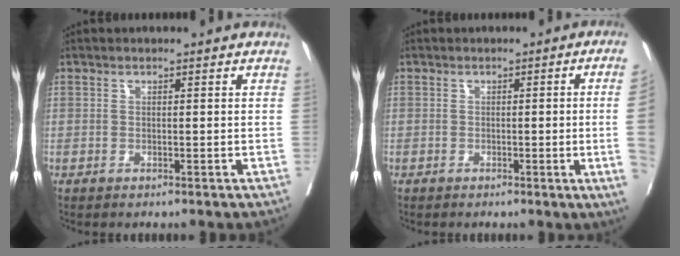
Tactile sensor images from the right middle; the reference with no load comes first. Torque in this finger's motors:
{"motor_torque": [0.36, -0.35, -0.27, -0.07]}